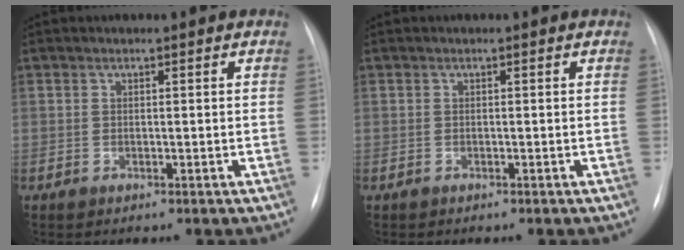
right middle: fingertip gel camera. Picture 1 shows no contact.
{"total": 0.0}